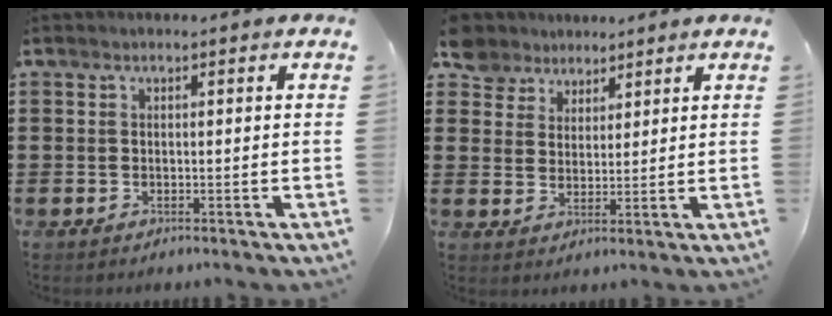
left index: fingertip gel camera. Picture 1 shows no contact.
{"total": 4.5, "force": [3.7, 2.6, 0.0], "torque": [-0.022, 0.001, 0.071]}